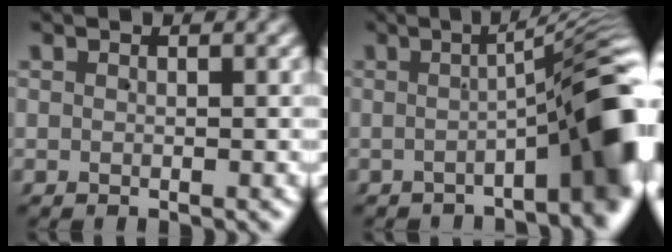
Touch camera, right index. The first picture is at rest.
{"total": 9.4, "force": [-2.9, 2.3, 8.7], "torque": [-0.089, 0.018, -0.049]}